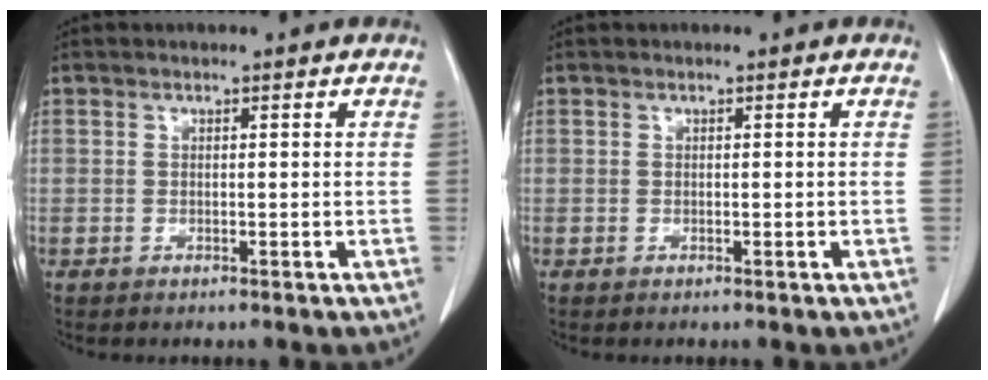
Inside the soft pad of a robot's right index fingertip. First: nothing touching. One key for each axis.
{"total": 0.0}